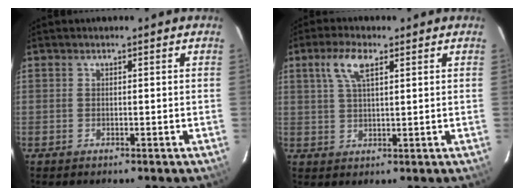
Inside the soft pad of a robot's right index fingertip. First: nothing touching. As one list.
[{"total": 5.6, "force": [2.7, 1.6, 4.7], "torque": [-0.093, 0.009, 0.053]}]